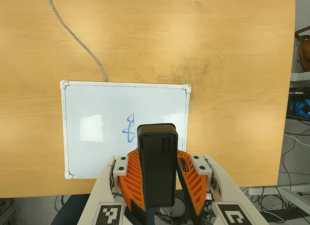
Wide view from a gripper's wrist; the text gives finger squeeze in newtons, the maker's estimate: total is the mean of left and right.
{"total": 7.2, "left": 8.0, "right": 6.5}